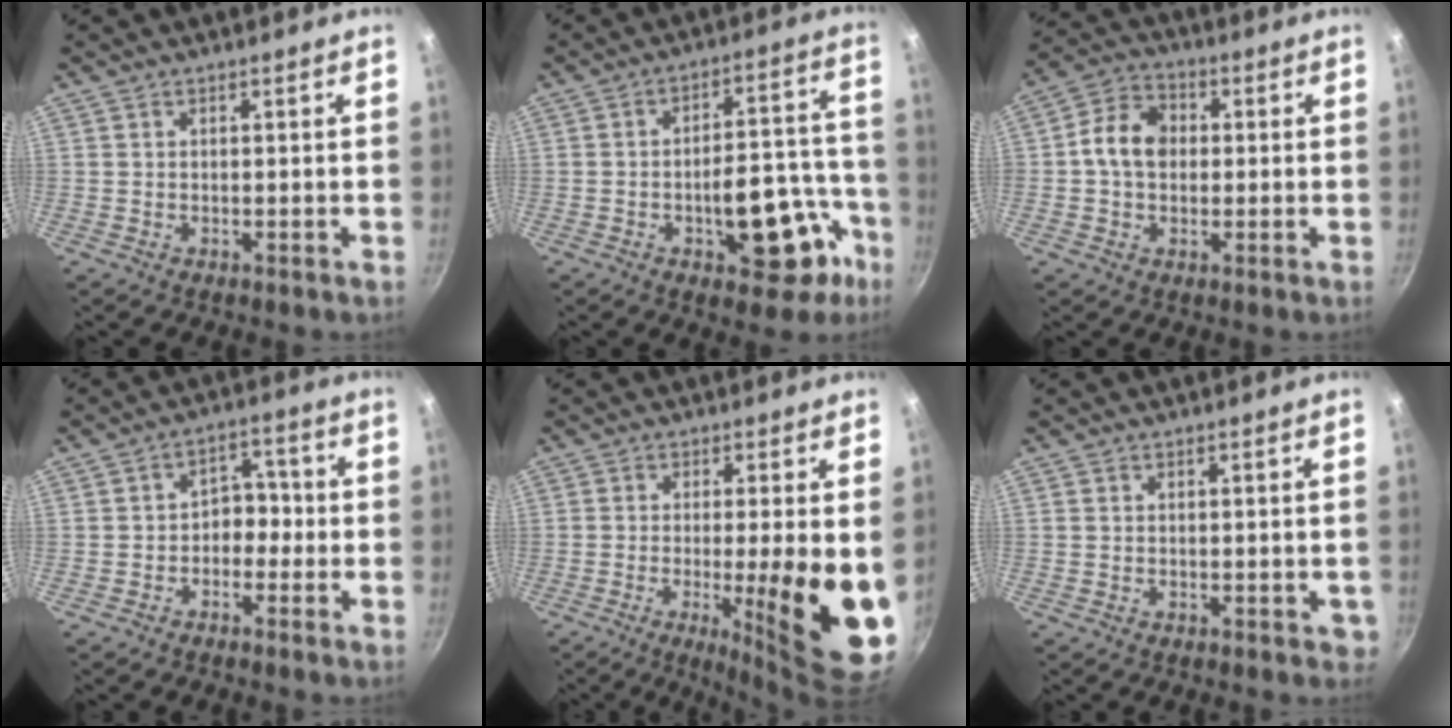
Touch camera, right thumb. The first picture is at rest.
{"total": 16.8, "force": [-7.1, 8.3, 12.8], "torque": [-0.104, 0.060, -0.091]}
{"total": 8.9, "force": [0.3, 6.9, 5.6], "torque": [-0.078, 0.019, -0.011]}
{"total": 4.9, "force": [-1.4, 3.8, 2.9], "torque": [0.003, 0.029, -0.030]}
{"total": 16.3, "force": [-2.4, 3.1, 15.8], "torque": [-0.206, -0.023, -0.028]}
{"total": 2.0, "force": [-0.2, 1.5, 1.4], "torque": [-0.011, 0.000, 0.000]}